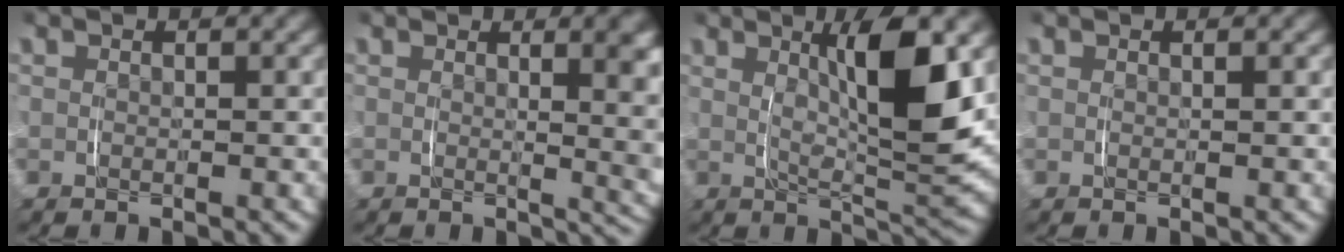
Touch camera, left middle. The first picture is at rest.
{"total": 4.8, "force": [1.1, 1.2, 4.5], "torque": [-0.042, 0.000, 0.013]}
{"total": 7.4, "force": [1.7, 1.5, 7.1], "torque": [-0.120, -0.007, 0.032]}
{"total": 0.5, "force": [0.3, -0.2, 0.3], "torque": [-0.006, 0.000, 0.006]}